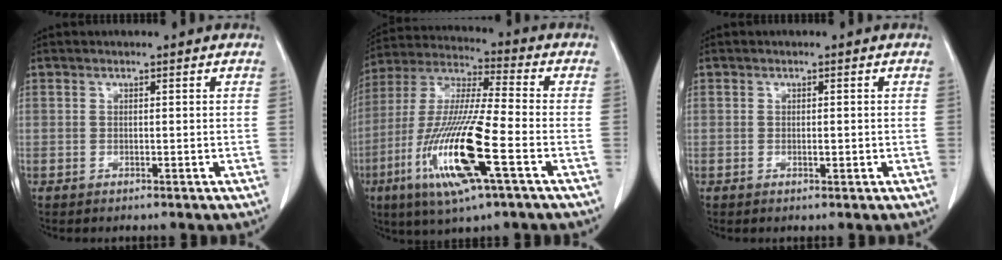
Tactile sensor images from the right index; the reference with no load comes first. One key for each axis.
{"total": 17.8, "fx": -6.2, "fy": 1.3, "fz": 16.6, "tx": -0.346, "ty": -0.022, "tz": -0.116}
{"total": 1.0, "fx": -0.1, "fy": 0.4, "fz": 0.9, "tx": -0.013, "ty": -0.001, "tz": 0.001}